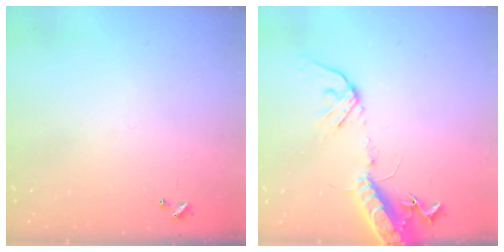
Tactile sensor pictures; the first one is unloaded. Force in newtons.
{"total": 16.2, "press": 15.8, "slide": 3.6}